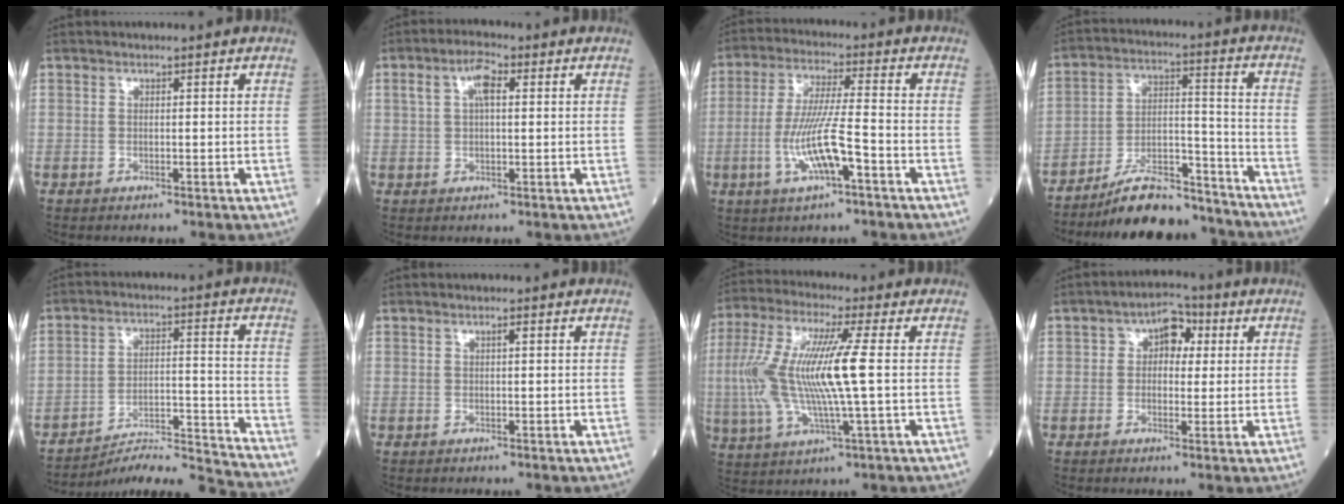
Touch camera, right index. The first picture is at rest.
{"total": 4.5, "force": [1.3, 1.6, 3.9], "torque": [-0.080, 0.019, 0.026]}
{"total": 9.6, "force": [-3.3, 0.7, 9.0], "torque": [-0.180, -0.004, -0.063]}
{"total": 14.0, "force": [-12.8, 2.9, 4.8], "torque": [-0.071, 0.032, -0.217]}
{"total": 14.5, "force": [-14.2, -2.3, 1.8], "torque": [-0.020, 0.017, -0.223]}
{"total": 0.6, "force": [0.2, 0.1, 0.6], "torque": [-0.012, 0.002, 0.003]}
{"total": 14.6, "force": [0.3, 1.4, 14.5], "torque": [-0.317, 0.007, 0.000]}
{"total": 5.2, "force": [1.4, 3.3, 3.8], "torque": [-0.051, 0.024, 0.017]}